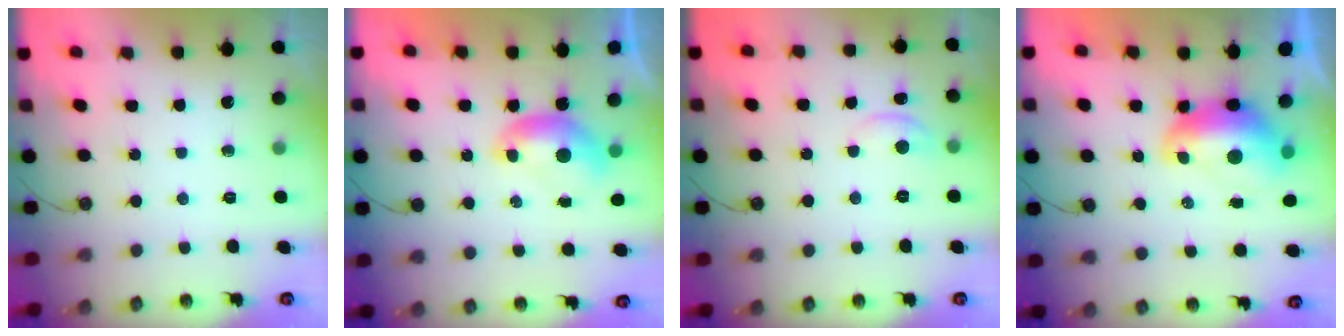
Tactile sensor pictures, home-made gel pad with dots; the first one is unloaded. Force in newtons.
{"total": 0.0}
{"total": 0.8, "press": 0.7, "slide": 0.4}
{"total": 2.8, "press": 2.8, "slide": 0.7}